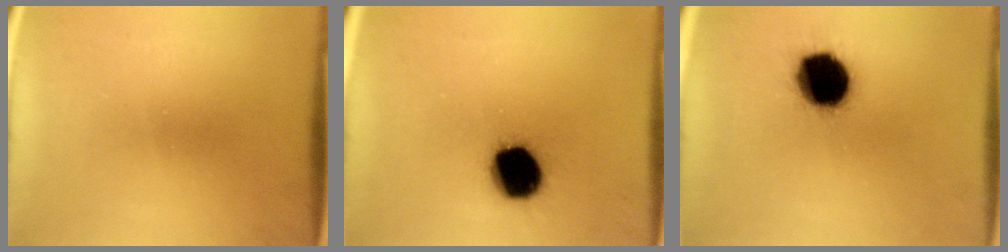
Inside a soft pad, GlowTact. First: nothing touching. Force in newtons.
{"total": 15.2}
{"total": 16.1}